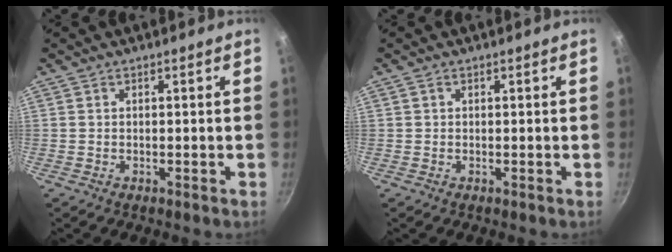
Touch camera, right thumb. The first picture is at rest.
{"total": 0.6, "force": [0.2, 0.5, 0.2], "torque": [-0.002, 0.004, 0.002]}